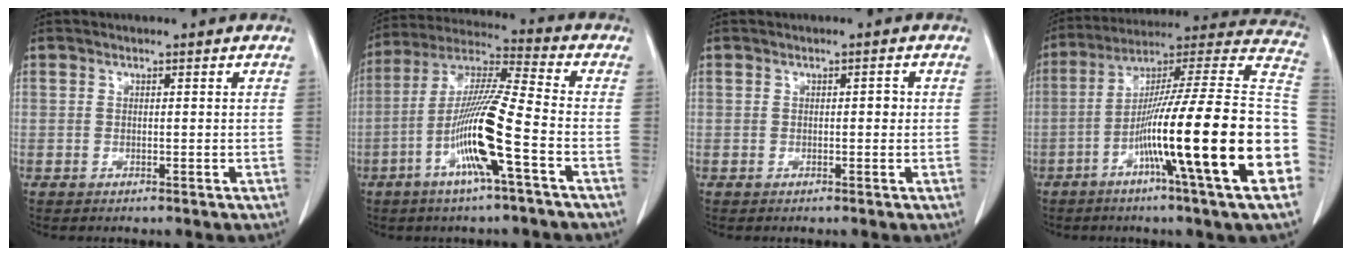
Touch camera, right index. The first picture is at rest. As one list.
[{"total": 13.6, "force": [-4.8, -0.2, 12.7], "torque": [-0.254, -0.001, -0.098]}, {"total": 1.0, "force": [0.0, 0.5, 0.9], "torque": [-0.008, 0.004, -0.001]}, {"total": 27.7, "force": [-7.7, -0.2, 26.6], "torque": [-0.335, -0.013, -0.144]}]